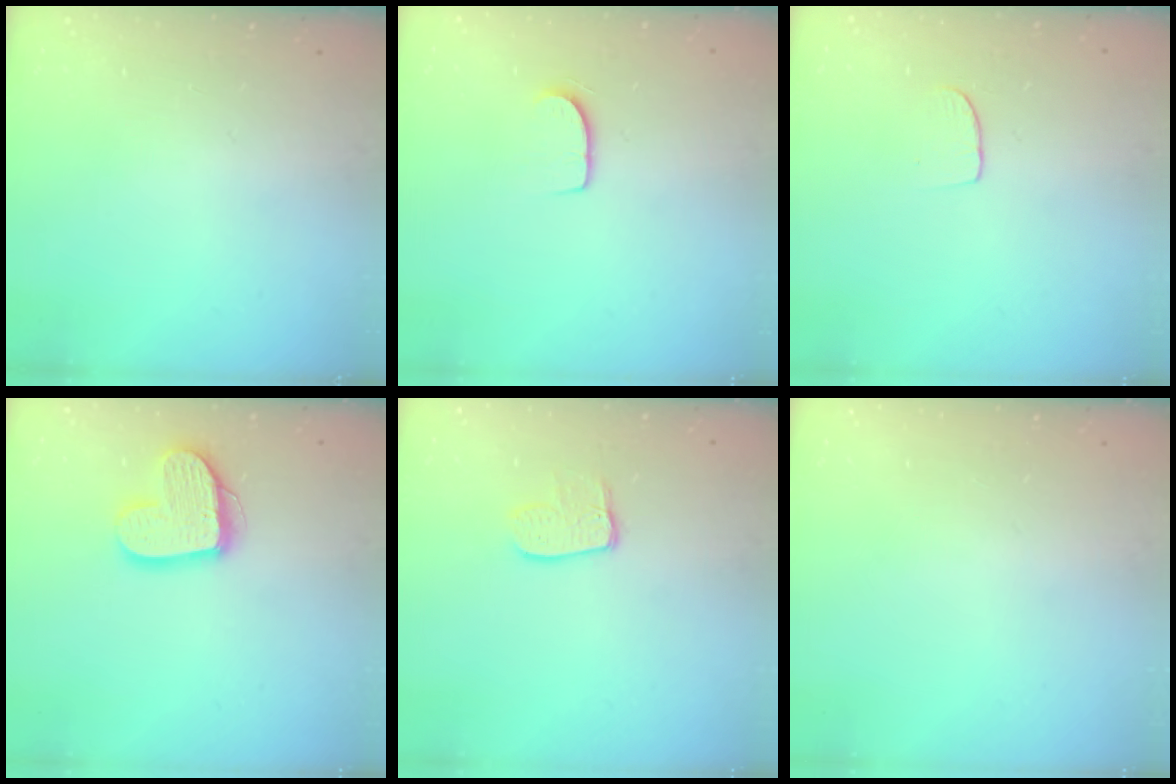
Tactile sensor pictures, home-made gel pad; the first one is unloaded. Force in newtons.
{"total": 7.1, "press": 7.1, "slide": 0.5}
{"total": 6.0, "press": 5.9, "slide": 0.5}
{"total": 14.8, "press": 14.7, "slide": 1.3}
{"total": 8.5, "press": 8.5, "slide": 0.7}
{"total": 0.0}